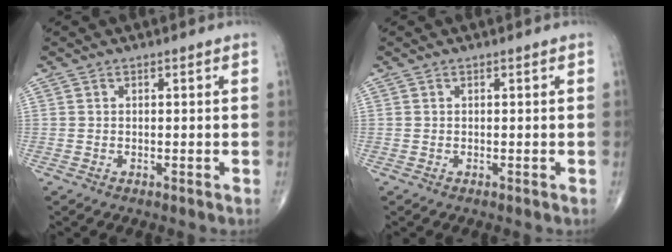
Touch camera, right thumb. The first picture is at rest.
{"total": 0.0}